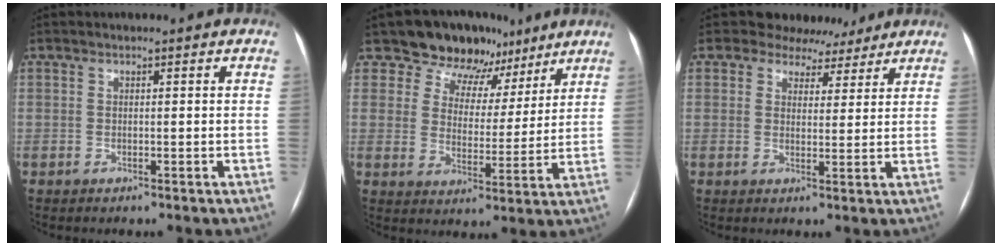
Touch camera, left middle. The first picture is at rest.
{"total": 11.1, "force": [8.5, 6.9, 2.0], "torque": [-0.020, 0.014, 0.115]}
{"total": 6.4, "force": [5.3, 3.5, 0.1], "torque": [0.007, 0.005, 0.063]}